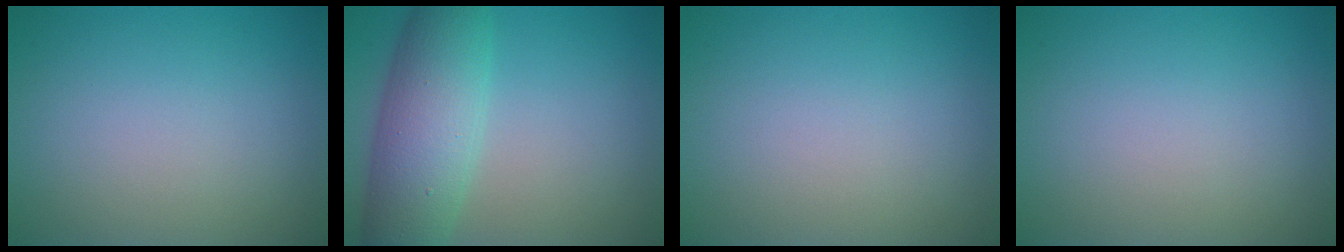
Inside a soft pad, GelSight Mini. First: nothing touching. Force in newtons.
{"total": 7.4, "press": 7.4, "slide": 0.2}
{"total": 0.0}
{"total": 0.0}